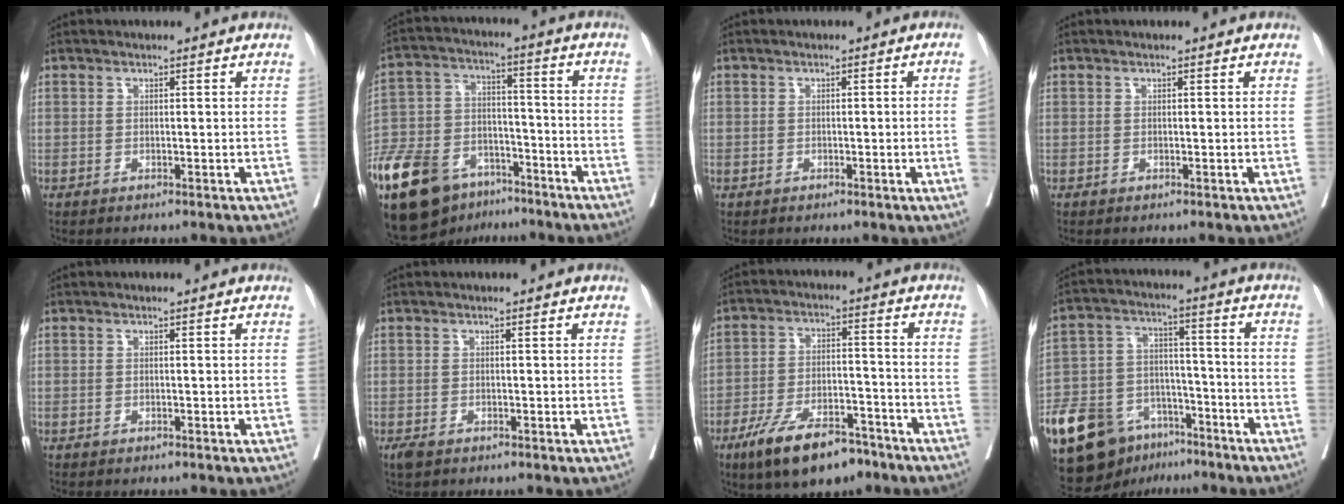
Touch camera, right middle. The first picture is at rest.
{"total": 24.6, "force": [-16.3, 13.1, 13.0], "torque": [-0.333, -0.014, -0.282]}
{"total": 2.3, "force": [-0.4, -0.3, 2.3], "torque": [-0.032, 0.006, -0.003]}
{"total": 0.0}
{"total": 0.5, "force": [-0.5, 0.1, 0.2], "torque": [0.001, -0.001, -0.010]}
{"total": 1.5, "force": [-1.0, 0.7, 0.9], "torque": [-0.021, -0.005, -0.014]}
{"total": 12.4, "force": [-8.7, 4.4, 7.6], "torque": [-0.134, -0.003, -0.147]}
{"total": 20.6, "force": [-13.2, 11.6, 10.7], "torque": [-0.249, 0.016, -0.225]}